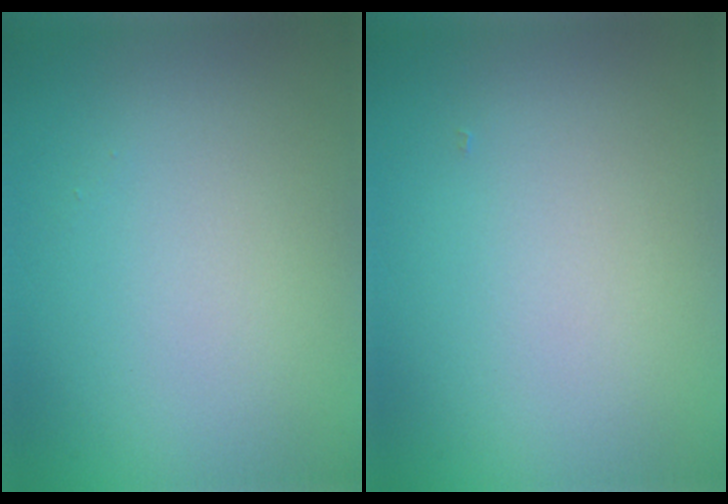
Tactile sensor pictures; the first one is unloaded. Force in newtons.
{"total": 0.0}